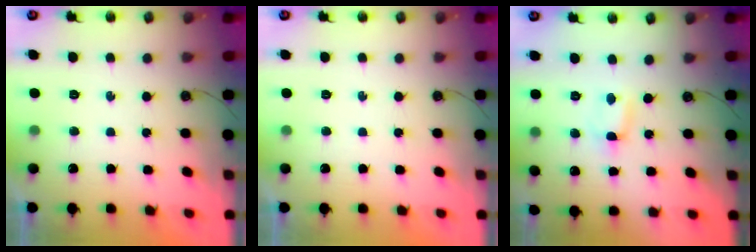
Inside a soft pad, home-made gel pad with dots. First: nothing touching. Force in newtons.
{"total": 0.0}
{"total": 0.6, "press": 0.3, "slide": 0.5}